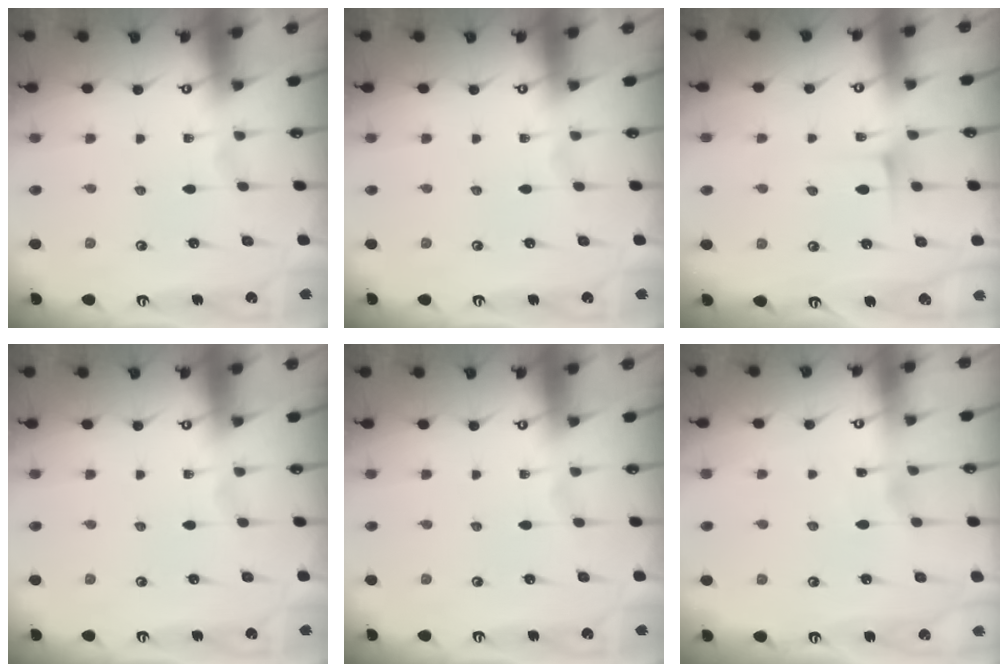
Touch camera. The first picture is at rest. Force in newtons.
{"total": 0.0}
{"total": 4.5, "press": 4.5, "slide": 0.6}
{"total": 0.0}
{"total": 0.0}
{"total": 2.1, "press": 2.1, "slide": 0.4}